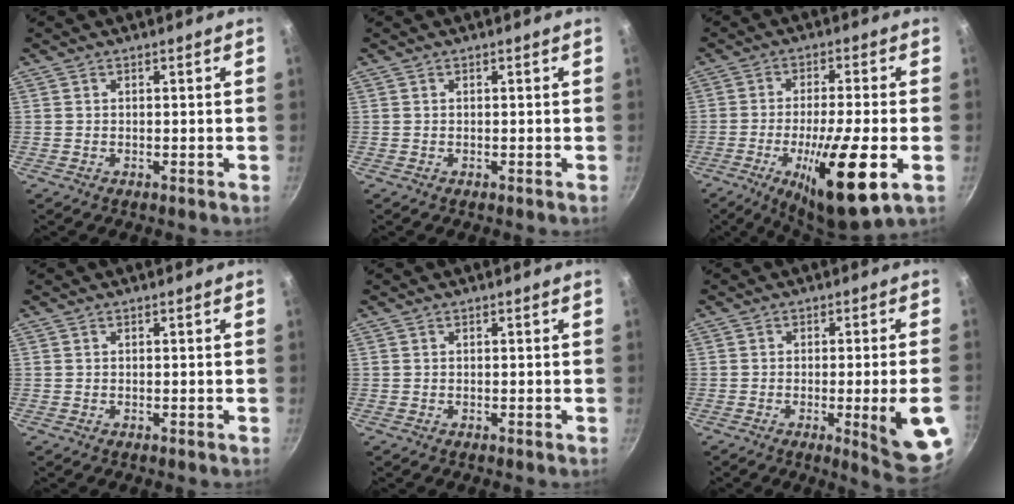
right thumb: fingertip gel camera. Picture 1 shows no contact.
{"total": 0.0}
{"total": 16.7, "force": [-5.4, 3.4, 15.4], "torque": [-0.254, 0.012, -0.086]}
{"total": 0.0}
{"total": 0.0}
{"total": 11.7, "force": [-2.9, 1.5, 11.2], "torque": [-0.125, 0.005, -0.033]}